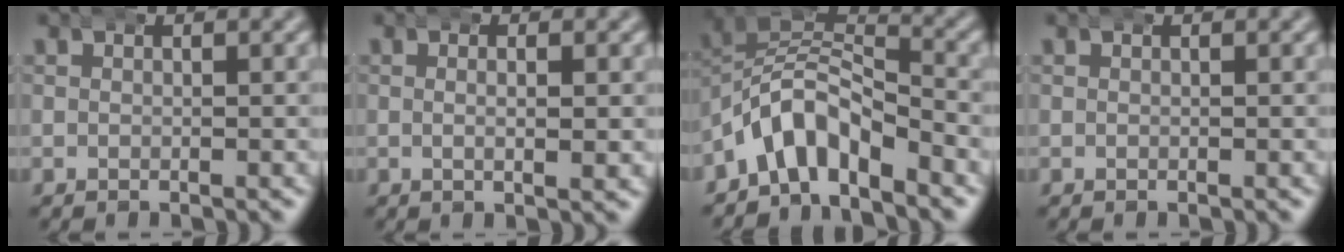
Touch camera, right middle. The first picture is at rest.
{"total": 2.1, "force": [0.1, 0.4, 2.0], "torque": [-0.033, 0.004, -0.001]}
{"total": 8.5, "force": [-3.5, 6.6, 4.1], "torque": [-0.100, -0.027, -0.057]}
{"total": 0.0}